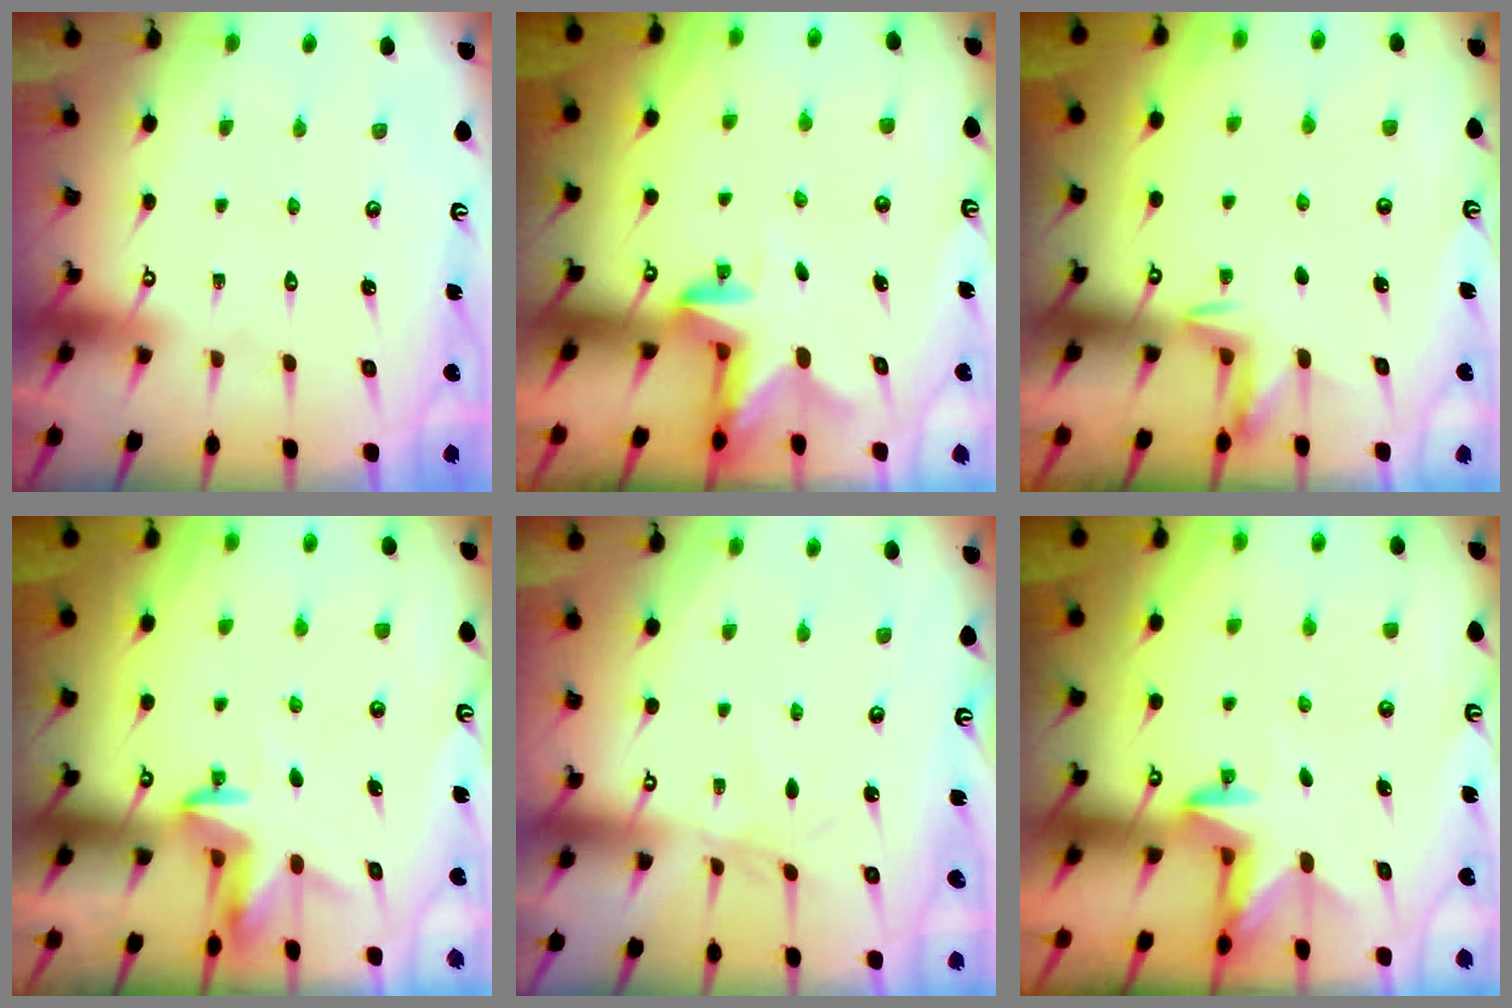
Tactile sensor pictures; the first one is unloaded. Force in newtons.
{"total": 2.7, "press": 2.7, "slide": 0.5}
{"total": 2.3, "press": 2.2, "slide": 0.4}
{"total": 4.0, "press": 4.0, "slide": 0.2}
{"total": 2.7, "press": 2.6, "slide": 0.3}
{"total": 2.9, "press": 2.8, "slide": 0.7}